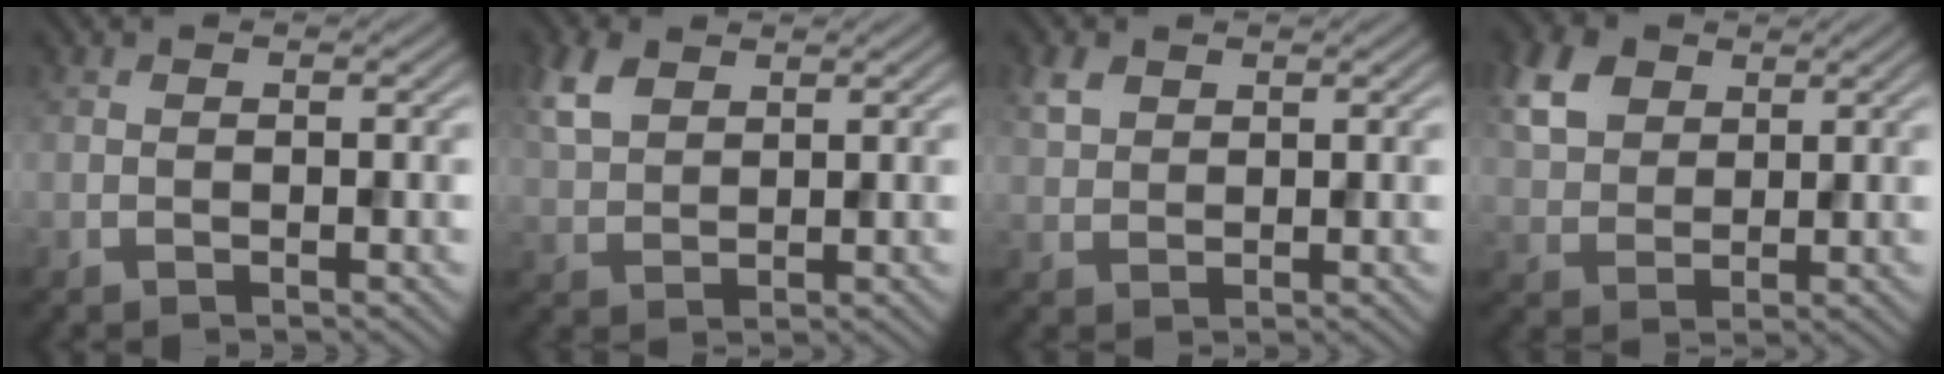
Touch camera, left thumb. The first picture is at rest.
{"total": 4.6, "force": [2.5, 2.7, 2.8], "torque": [-0.076, 0.008, 0.054]}
{"total": 2.6, "force": [1.5, 1.8, 1.3], "torque": [-0.032, 0.004, 0.030]}
{"total": 6.4, "force": [2.9, 4.5, 3.5], "torque": [-0.097, 0.010, 0.056]}